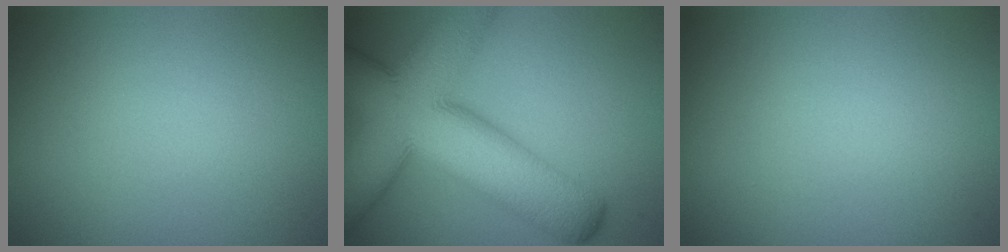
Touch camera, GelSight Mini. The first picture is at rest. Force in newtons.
{"total": 14.8, "press": 14.7, "slide": 0.7}
{"total": 0.0}